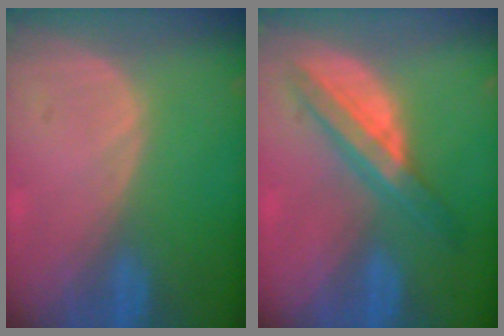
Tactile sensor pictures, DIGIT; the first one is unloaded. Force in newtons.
{"total": 6.4, "press": 6.4, "slide": 0.1}